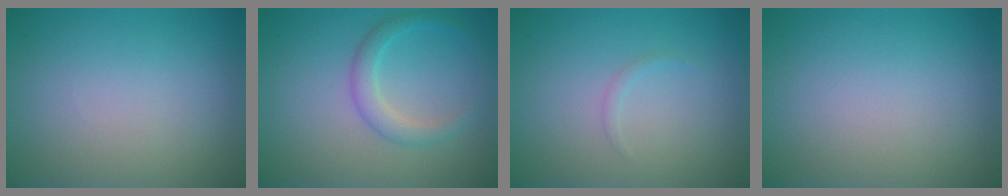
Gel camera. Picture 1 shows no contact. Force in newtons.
{"total": 2.3, "press": 2.3, "slide": 0.2}
{"total": 0.5, "press": 0.5, "slide": 0.0}
{"total": 0.0}